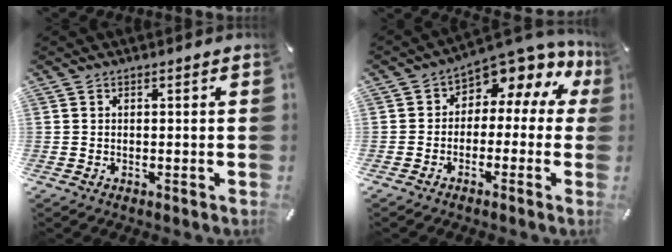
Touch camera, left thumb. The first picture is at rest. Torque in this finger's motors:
{"motor_torque": [0.62, 1.36, 0.41, 0.23, 0.00]}